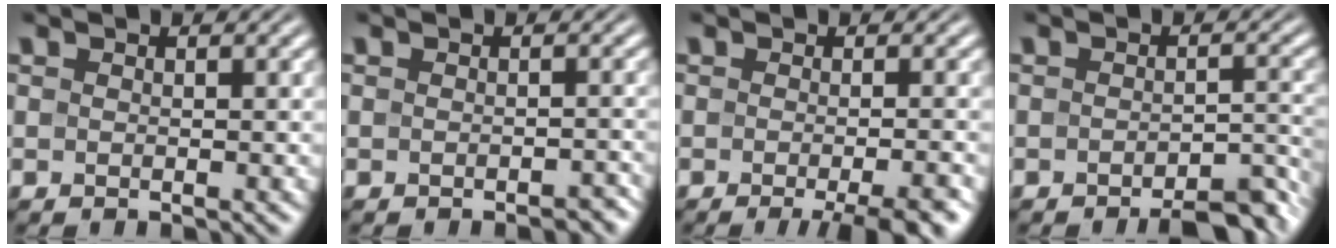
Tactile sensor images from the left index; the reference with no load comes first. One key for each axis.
{"total": 1.2, "fx": -0.9, "fy": 0.4, "fz": 0.6, "tx": -0.010, "ty": 0.000, "tz": -0.009}
{"total": 4.9, "fx": -2.5, "fy": 1.1, "fz": 4.0, "tx": -0.038, "ty": -0.003, "tz": -0.032}
{"total": 4.0, "fx": -3.2, "fy": 1.1, "fz": 2.2, "tx": -0.023, "ty": 0.007, "tz": -0.040}